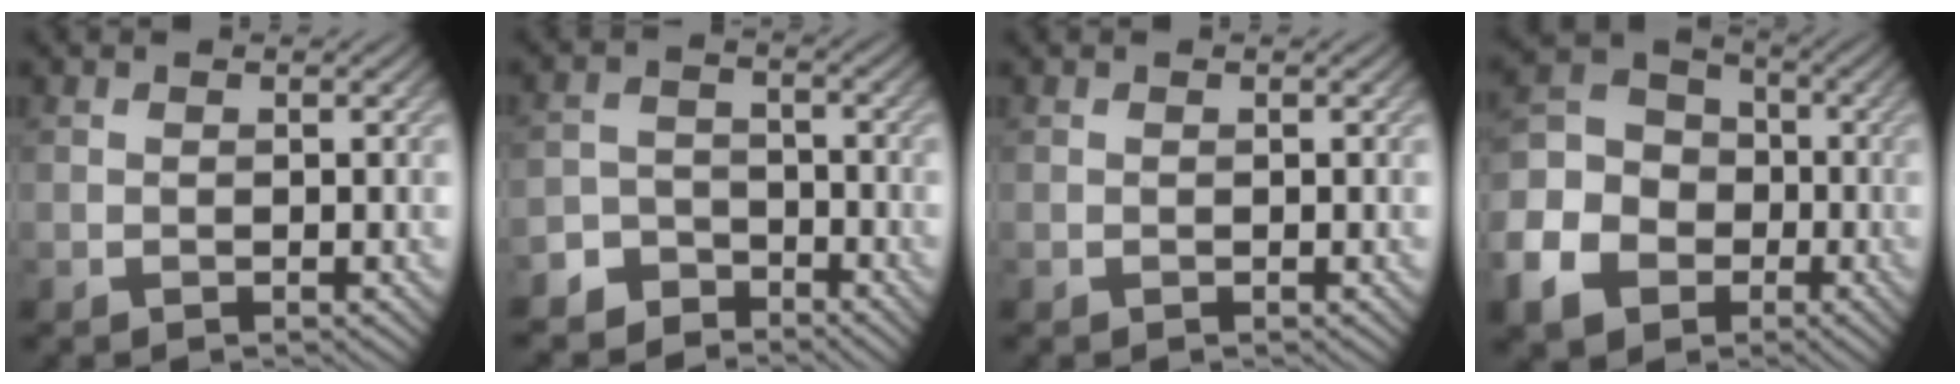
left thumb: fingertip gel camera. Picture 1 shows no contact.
{"total": 4.8, "force": [-4.1, 2.5, 0.4], "torque": [-0.008, -0.001, -0.084]}
{"total": 0.0}
{"total": 12.1, "force": [-4.6, 9.9, 5.2], "torque": [-0.177, -0.041, -0.099]}